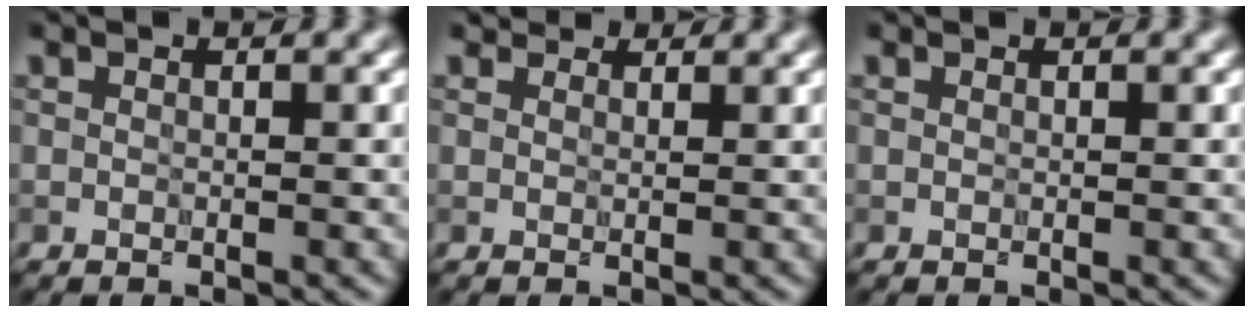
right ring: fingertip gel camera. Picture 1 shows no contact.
{"total": 2.1, "force": [1.8, 0.9, 0.5], "torque": [-0.014, -0.007, 0.028]}
{"total": 0.0}